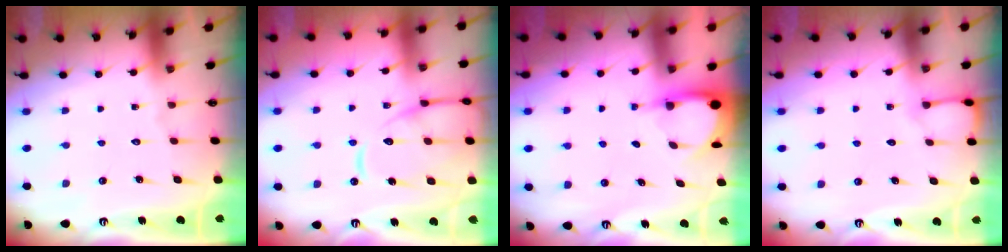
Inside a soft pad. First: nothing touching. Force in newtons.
{"total": 16.0, "press": 15.9, "slide": 1.5}
{"total": 3.4, "press": 3.4, "slide": 0.3}
{"total": 2.9, "press": 2.9, "slide": 0.3}